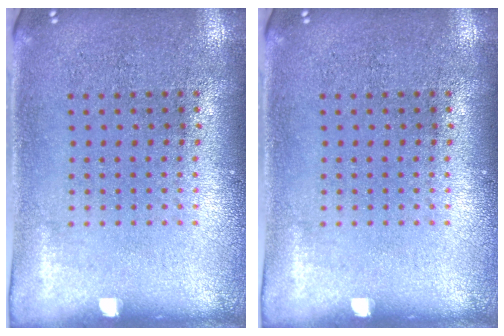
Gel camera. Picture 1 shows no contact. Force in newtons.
{"total": 0.0}